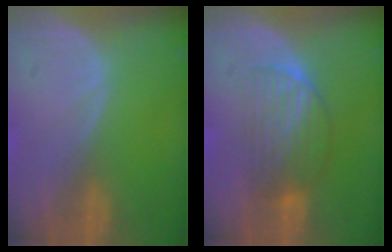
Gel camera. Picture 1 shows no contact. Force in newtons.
{"total": 6.6, "press": 5.8, "slide": 3.3}